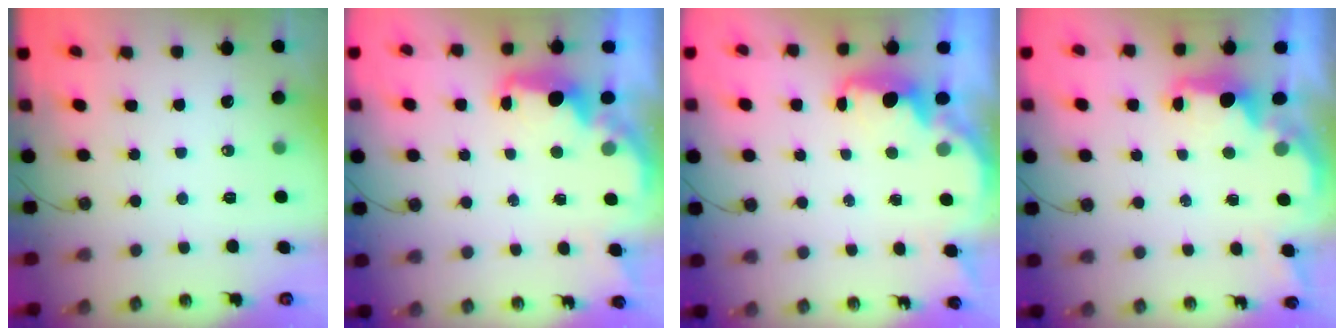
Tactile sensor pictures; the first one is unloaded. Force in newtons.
{"total": 2.3, "press": 2.2, "slide": 0.7}
{"total": 2.5, "press": 2.4, "slide": 0.8}
{"total": 1.8, "press": 1.7, "slide": 0.6}